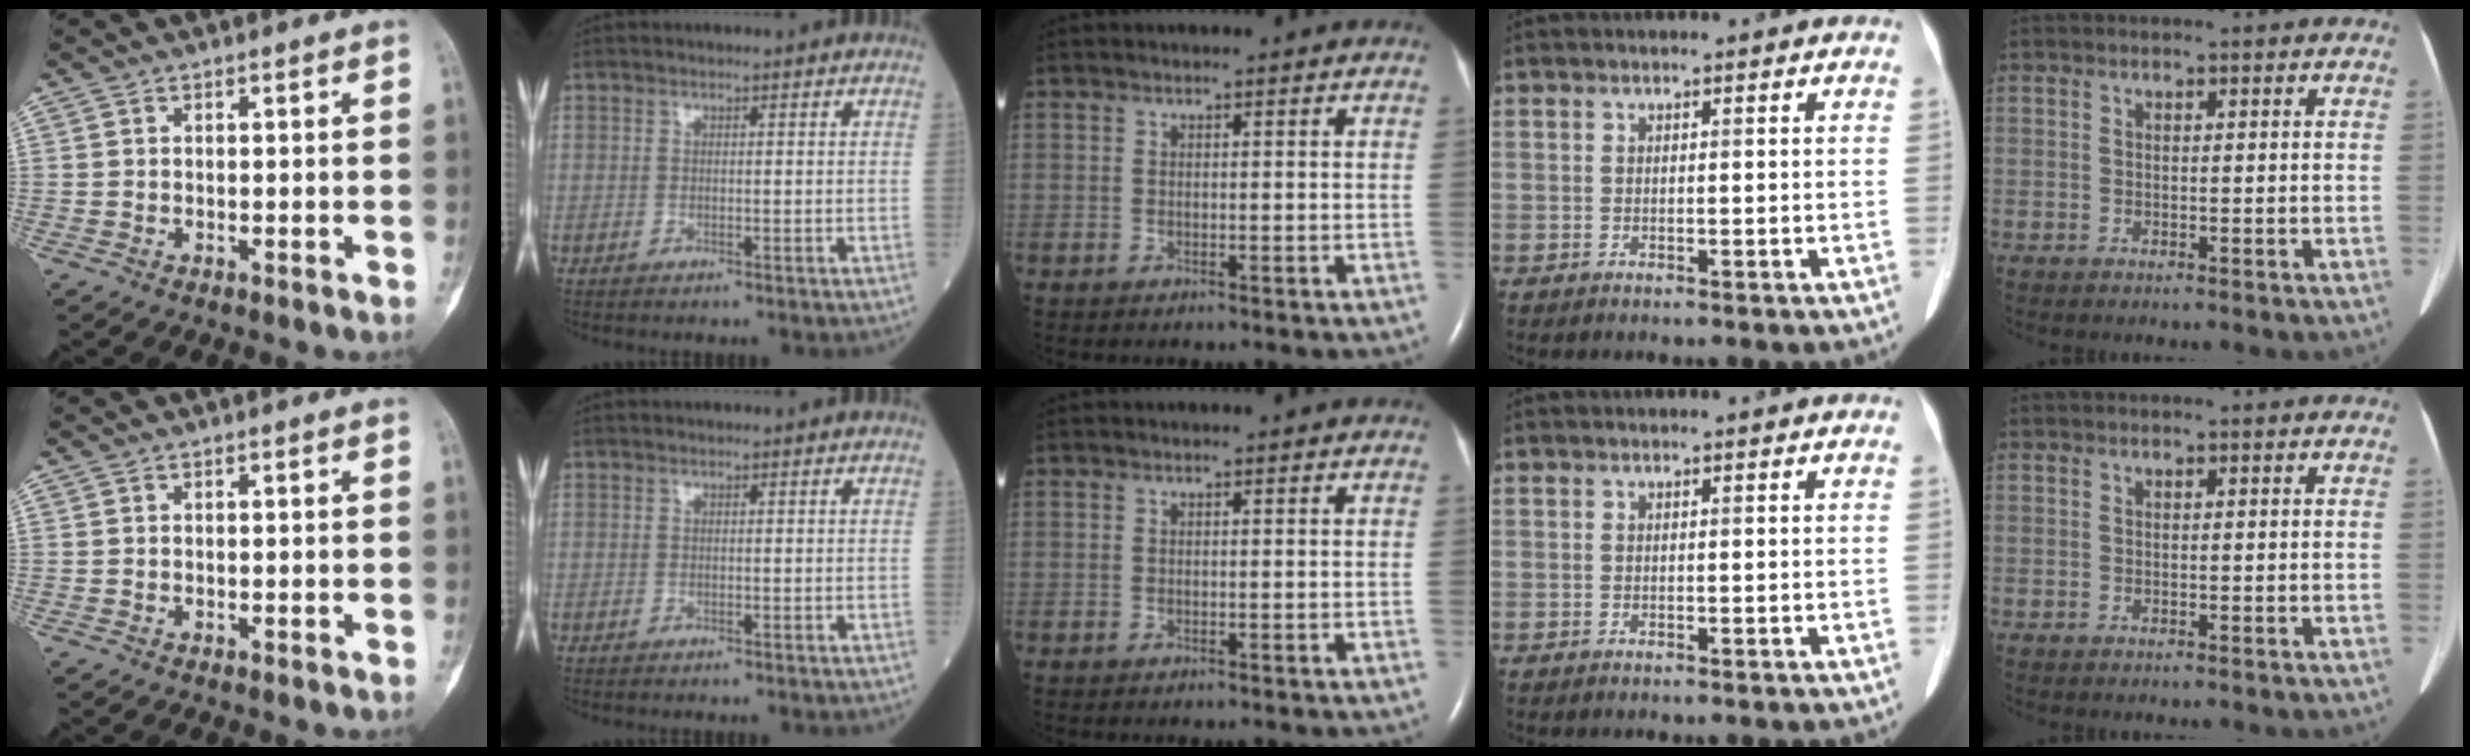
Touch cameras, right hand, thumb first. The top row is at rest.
{}